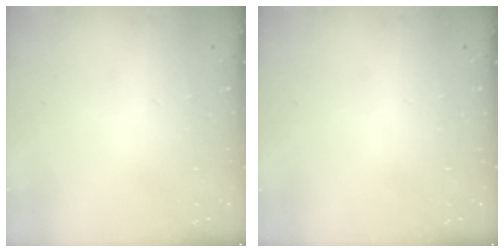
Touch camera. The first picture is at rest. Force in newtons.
{"total": 0.0}